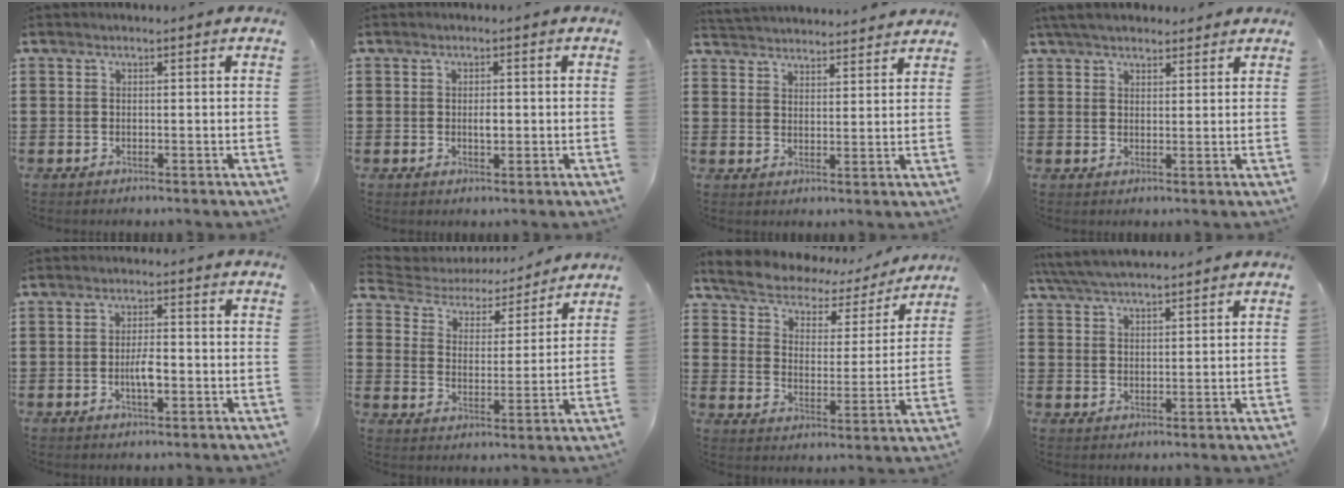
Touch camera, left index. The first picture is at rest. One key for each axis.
{"total": 1.8, "fx": 0.1, "fy": 0.7, "fz": 1.6, "tx": -0.032, "ty": 0.001, "tz": 0.001}
{"total": 3.6, "fx": 3.6, "fy": 0.0, "fz": -0.3, "tx": -0.008, "ty": -0.017, "tz": 0.066}
{"total": 4.6, "fx": 4.0, "fy": 1.3, "fz": 1.7, "tx": -0.045, "ty": -0.002, "tz": 0.077}
{"total": 3.8, "fx": -0.7, "fy": 1.3, "fz": 3.5, "tx": -0.064, "ty": 0.006, "tz": -0.014}
{"total": 4.0, "fx": 3.8, "fy": 0.9, "fz": 0.6, "tx": -0.037, "ty": -0.028, "tz": 0.058}
{"total": 4.4, "fx": 4.1, "fy": 1.3, "fz": 0.9, "tx": -0.043, "ty": -0.030, "tz": 0.062}
{"total": 4.9, "fx": 4.6, "fy": 0.5, "fz": 1.6, "tx": -0.046, "ty": -0.011, "tz": 0.085}